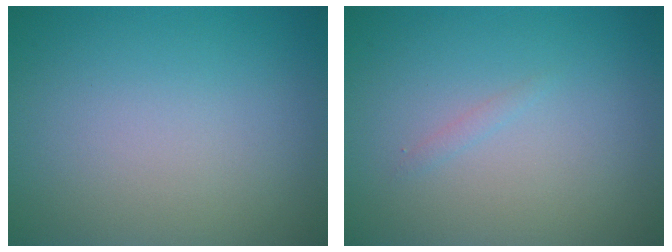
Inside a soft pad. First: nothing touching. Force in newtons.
{"total": 0.6, "press": 0.6, "slide": 0.0}